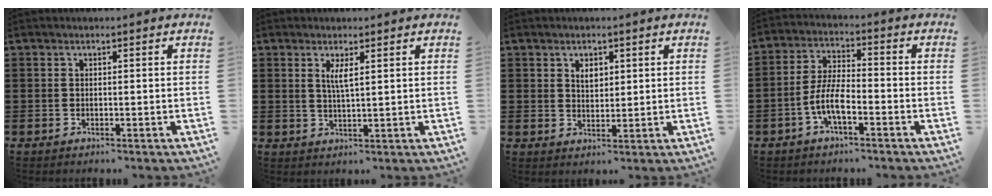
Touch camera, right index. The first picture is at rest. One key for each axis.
{"total": 2.6, "fx": 1.0, "fy": 0.4, "fz": 2.4, "tx": -0.050, "ty": 0.001, "tz": 0.016}
{"total": 2.5, "fx": 1.2, "fy": 1.6, "fz": 1.5, "tx": -0.028, "ty": 0.003, "tz": 0.020}
{"total": 6.6, "fx": -2.8, "fy": 2.1, "fz": 5.6, "tx": -0.135, "ty": -0.006, "tz": -0.061}